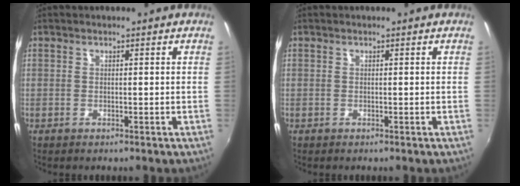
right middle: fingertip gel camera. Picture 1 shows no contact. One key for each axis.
{"total": 0.0}